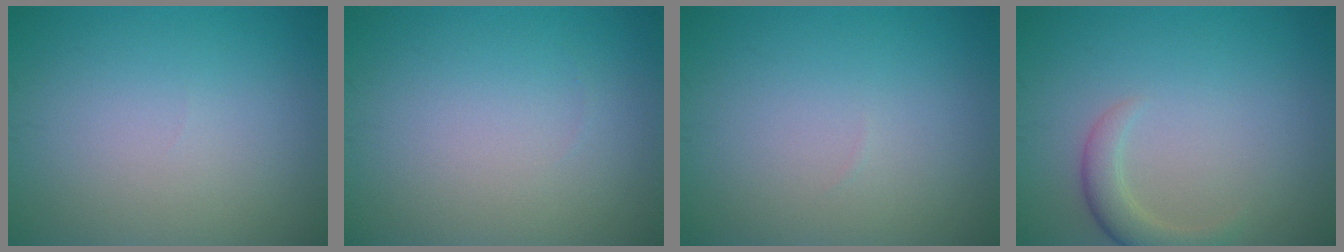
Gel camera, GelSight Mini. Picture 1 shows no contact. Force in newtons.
{"total": 0.0}
{"total": 0.0}
{"total": 2.5, "press": 2.5, "slide": 0.2}